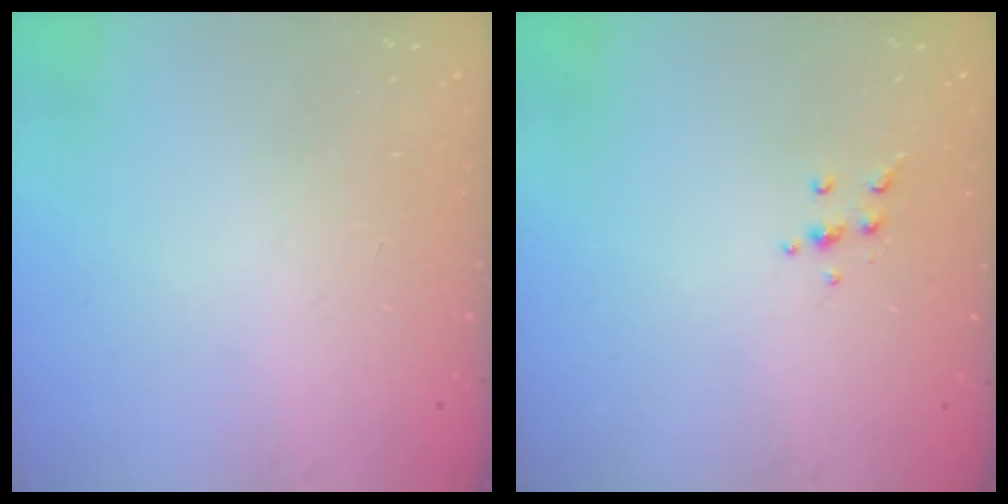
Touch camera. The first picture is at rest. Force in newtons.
{"total": 4.1, "press": 4.0, "slide": 1.0}